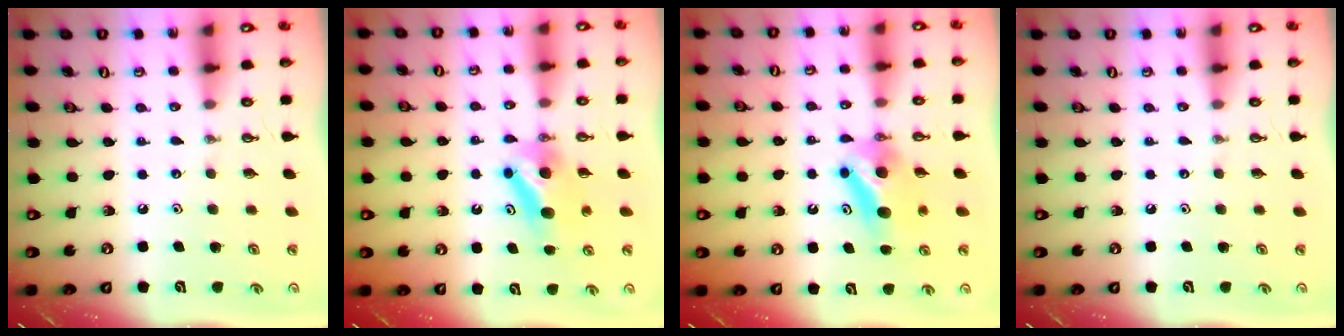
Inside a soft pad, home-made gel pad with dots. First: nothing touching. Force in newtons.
{"total": 7.4, "press": 7.2, "slide": 1.8}
{"total": 8.1, "press": 5.8, "slide": 5.7}
{"total": 0.0}